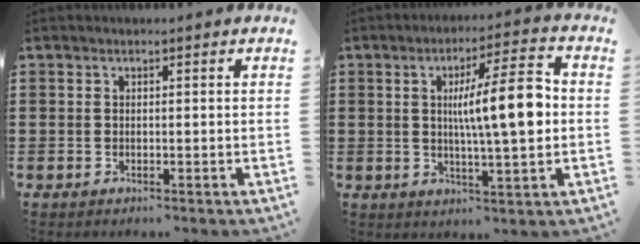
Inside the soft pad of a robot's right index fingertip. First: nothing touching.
{"total": 10.8, "force": [1.1, 1.8, 10.5], "torque": [-0.169, -0.004, 0.009]}